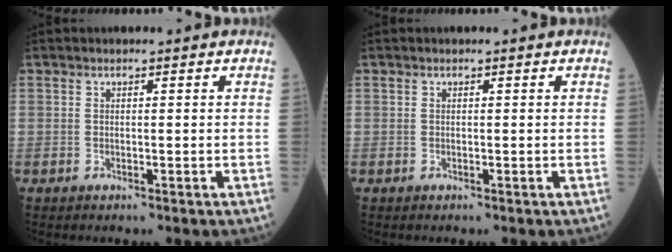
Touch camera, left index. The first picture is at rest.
{"total": 0.0}